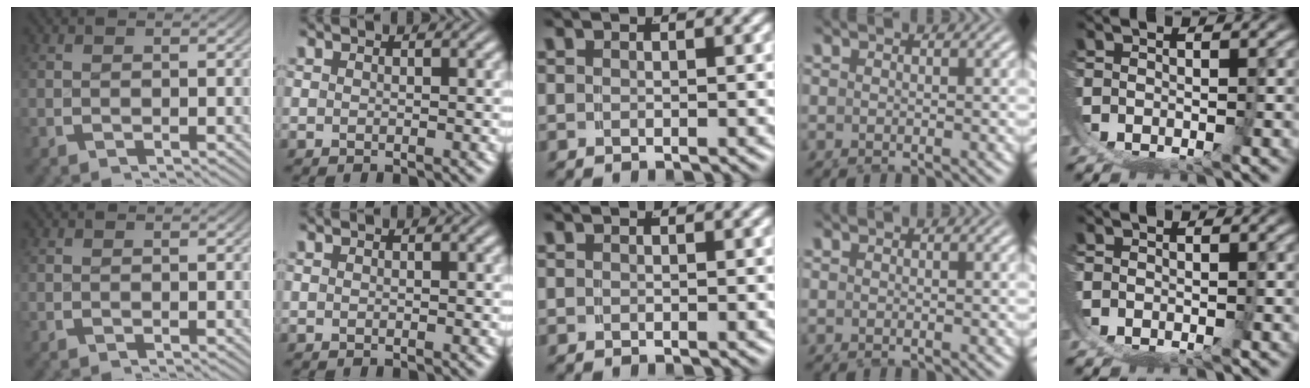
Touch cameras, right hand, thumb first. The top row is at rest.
{}